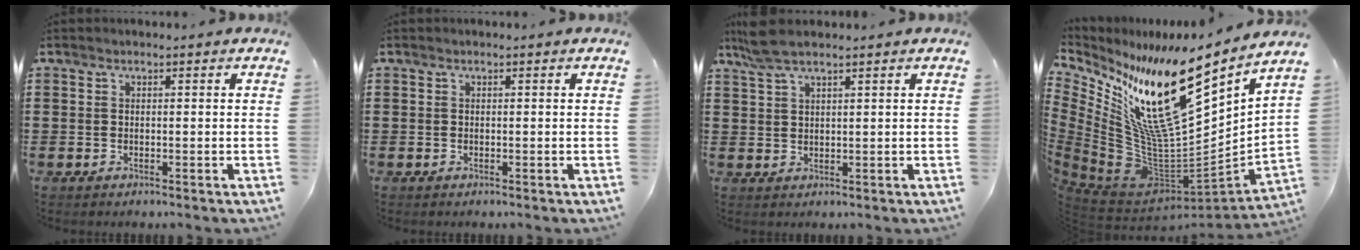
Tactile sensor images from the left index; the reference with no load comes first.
{"total": 0.0}
{"total": 4.4, "force": [3.2, 0.8, 2.9], "torque": [-0.064, 0.002, 0.061]}
{"total": 18.3, "force": [9.2, 5.5, 14.8], "torque": [-0.281, -0.089, 0.152]}